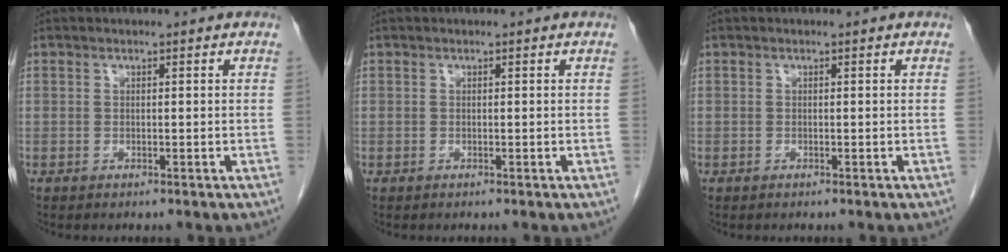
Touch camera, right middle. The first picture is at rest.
{"total": 0.0}
{"total": 0.0}